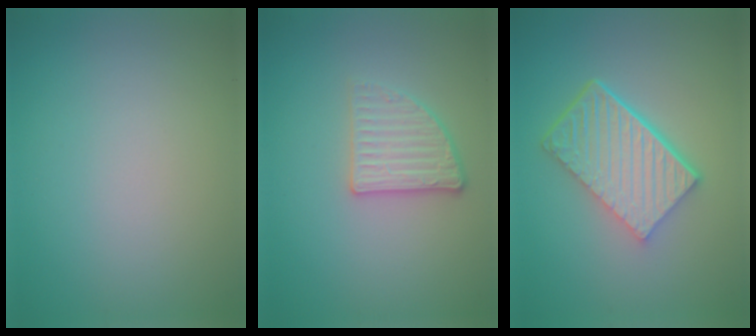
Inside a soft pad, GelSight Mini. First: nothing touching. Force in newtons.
{"total": 2.6, "press": 2.4, "slide": 1.0}
{"total": 6.7, "press": 4.4, "slide": 4.9}